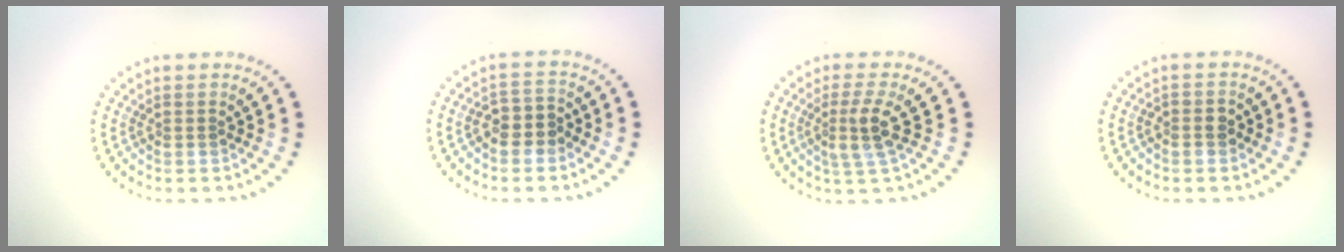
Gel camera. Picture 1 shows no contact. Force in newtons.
{"total": 2.5, "press": 2.3, "slide": 1.0}
{"total": 3.0, "press": 2.5, "slide": 1.6}
{"total": 1.5, "press": 1.4, "slide": 0.4}